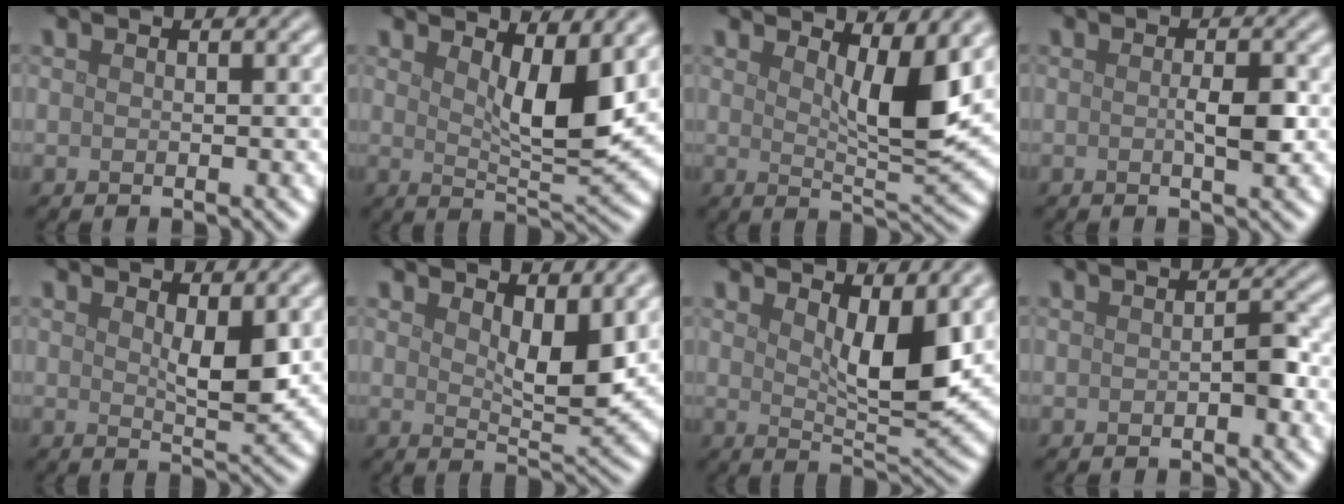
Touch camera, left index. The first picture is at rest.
{"total": 5.8, "force": [2.3, 1.8, 5.0], "torque": [-0.076, -0.012, 0.041]}
{"total": 5.5, "force": [2.3, 1.4, 4.8], "torque": [-0.069, -0.010, 0.041]}
{"total": 2.1, "force": [-0.1, 0.4, 2.0], "torque": [-0.035, -0.002, -0.003]}
{"total": 3.2, "force": [1.0, 1.1, 2.9], "torque": [-0.050, -0.006, 0.020]}
{"total": 4.6, "force": [2.1, 1.8, 3.7], "torque": [-0.060, -0.006, 0.038]}
{"total": 5.8, "force": [2.2, 2.0, 5.0], "torque": [-0.079, -0.011, 0.041]}
{"total": 1.5, "force": [-0.4, 0.6, 1.3], "torque": [-0.019, 0.005, -0.006]}